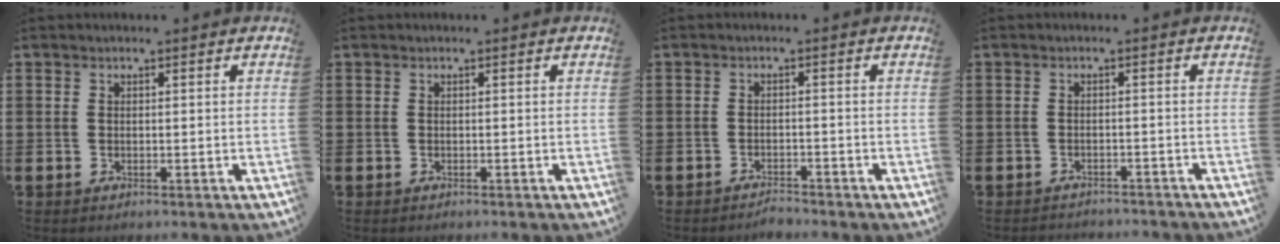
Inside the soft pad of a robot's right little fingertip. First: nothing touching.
{"total": 0.0}
{"total": 1.6, "force": [-1.6, 0.1, 0.0], "torque": [-0.006, 0.003, -0.034]}
{"total": 1.3, "force": [-1.3, 0.0, -0.2], "torque": [-0.002, 0.003, -0.029]}